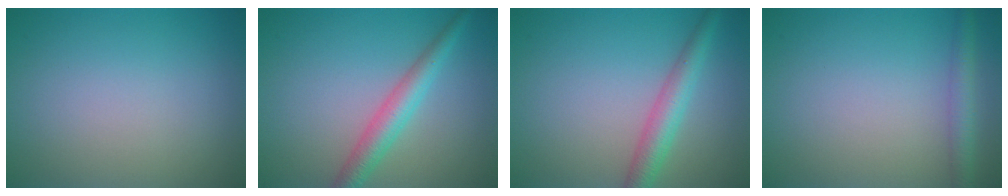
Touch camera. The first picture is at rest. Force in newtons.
{"total": 3.4, "press": 3.4, "slide": 0.0}
{"total": 3.4, "press": 3.4, "slide": 0.1}
{"total": 2.4, "press": 2.4, "slide": 0.1}